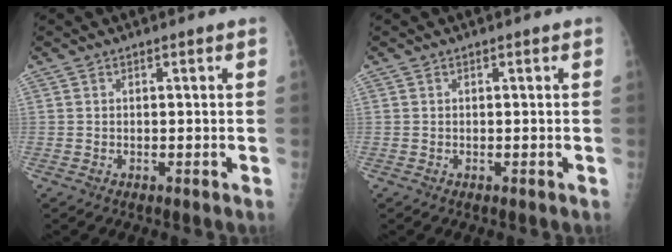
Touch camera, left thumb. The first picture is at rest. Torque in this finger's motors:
{"motor_torque": [-0.01, 0.01, 0.00, 0.00, 0.00]}